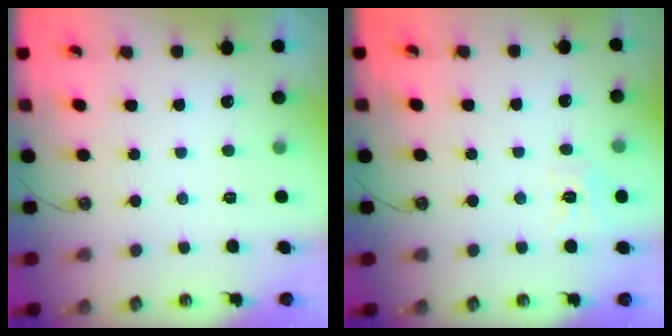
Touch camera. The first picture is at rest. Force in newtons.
{"total": 7.3, "press": 7.3, "slide": 0.8}